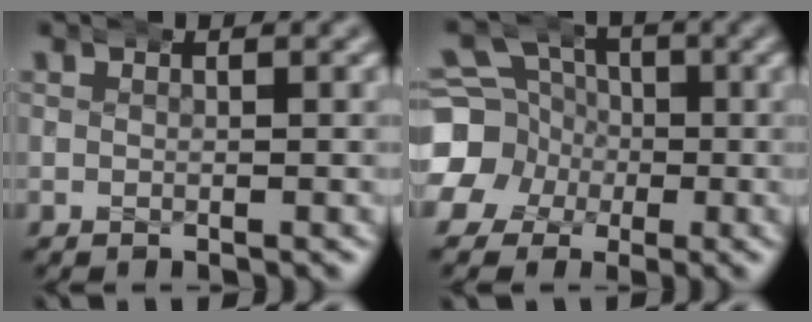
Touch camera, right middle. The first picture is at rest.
{"total": 11.8, "force": [-1.3, 11.3, 3.2], "torque": [-0.078, -0.036, -0.031]}